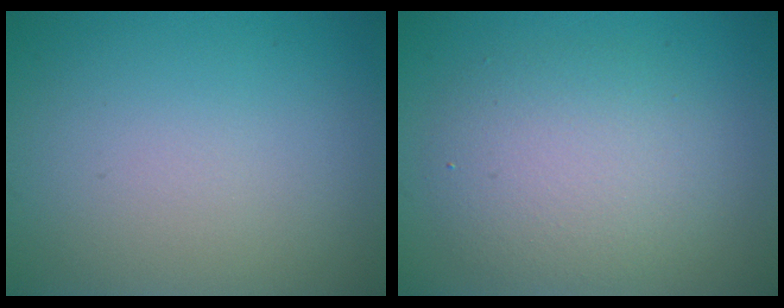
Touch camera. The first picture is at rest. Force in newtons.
{"total": 4.7, "press": 4.6, "slide": 0.4}